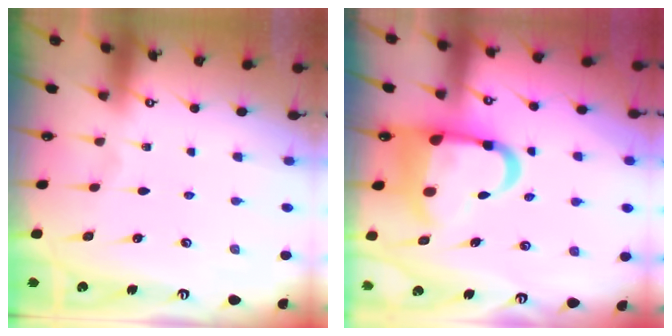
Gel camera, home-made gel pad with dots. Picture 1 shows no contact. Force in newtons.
{"total": 14.2, "press": 13.8, "slide": 3.2}